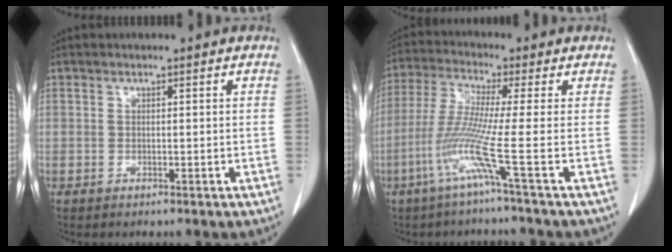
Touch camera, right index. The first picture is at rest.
{"total": 8.3, "force": [-3.4, -2.2, 7.2], "torque": [-0.153, -0.016, -0.079]}